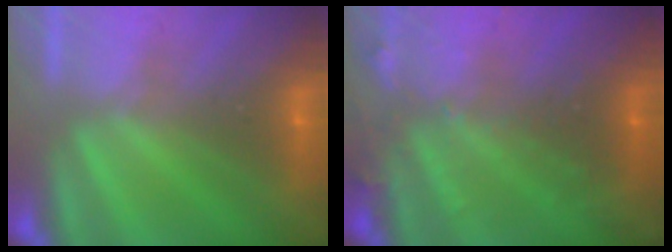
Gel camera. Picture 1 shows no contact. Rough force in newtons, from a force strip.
{"total": 2.9}